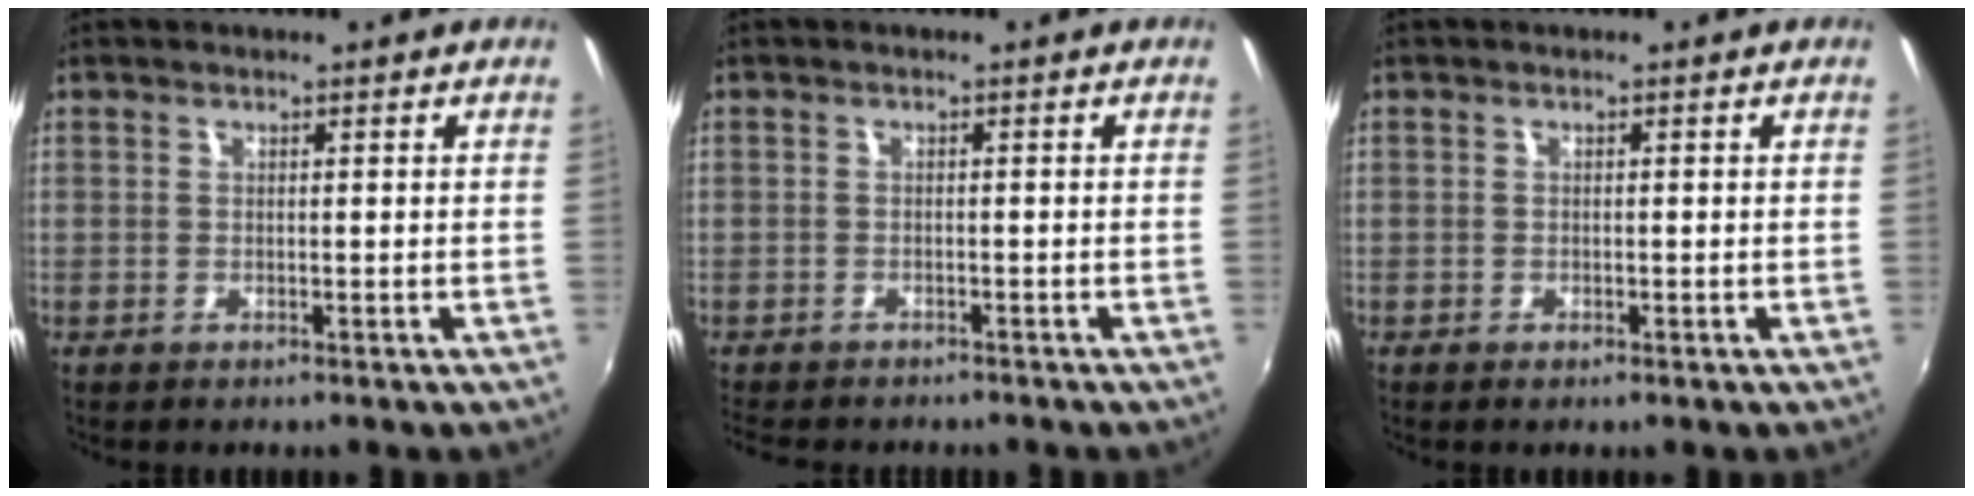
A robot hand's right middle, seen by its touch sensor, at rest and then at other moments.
{"total": 4.3, "force": [-3.8, 1.6, 1.2], "torque": [-0.037, -0.010, -0.062]}
{"total": 0.5, "force": [-0.4, 0.2, 0.3], "torque": [-0.006, -0.003, -0.007]}